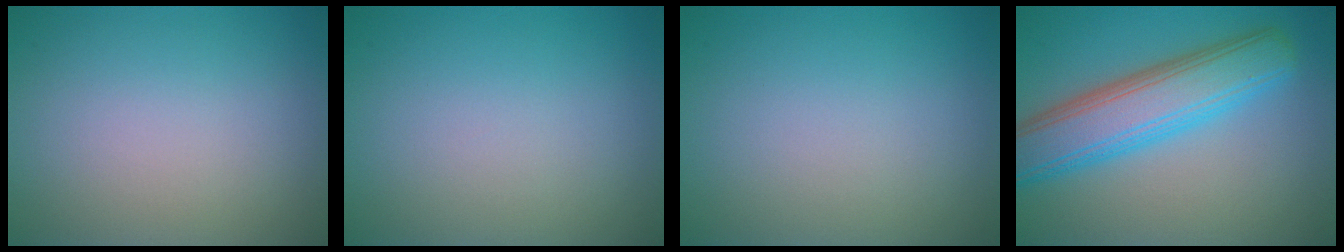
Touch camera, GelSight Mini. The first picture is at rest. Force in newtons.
{"total": 0.0}
{"total": 0.0}
{"total": 7.7, "press": 7.7, "slide": 0.4}